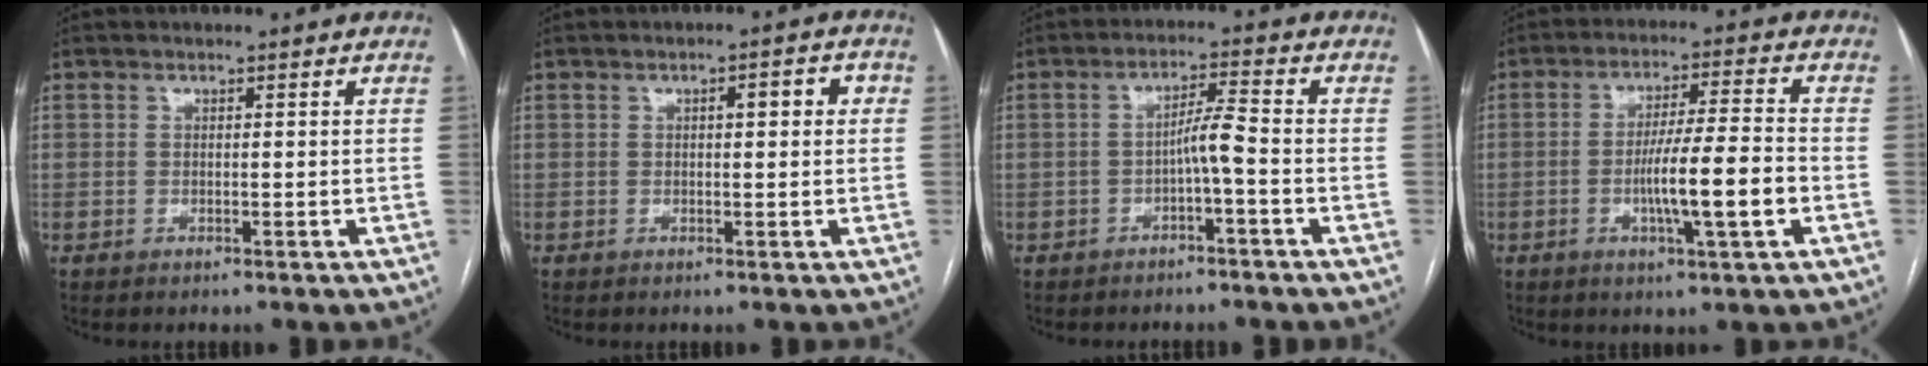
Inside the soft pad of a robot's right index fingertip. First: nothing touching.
{"total": 3.3, "force": [0.7, 1.0, 3.1], "torque": [-0.042, 0.014, 0.008]}
{"total": 3.6, "force": [-1.3, -0.3, 3.4], "torque": [-0.060, 0.009, -0.021]}
{"total": 9.5, "force": [-2.5, 0.1, 9.2], "torque": [-0.161, -0.001, -0.043]}